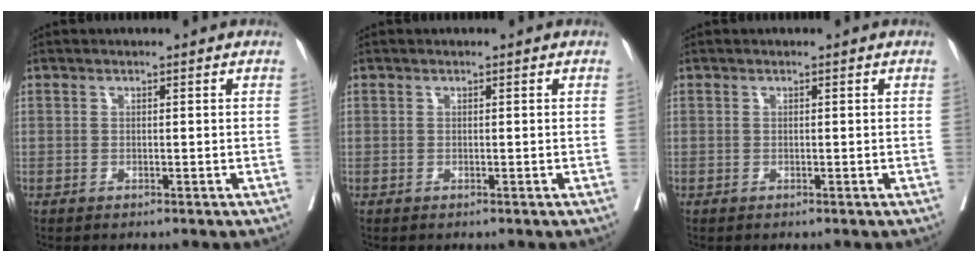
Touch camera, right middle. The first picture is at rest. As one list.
[{"total": 0.0}, {"total": 0.0}]